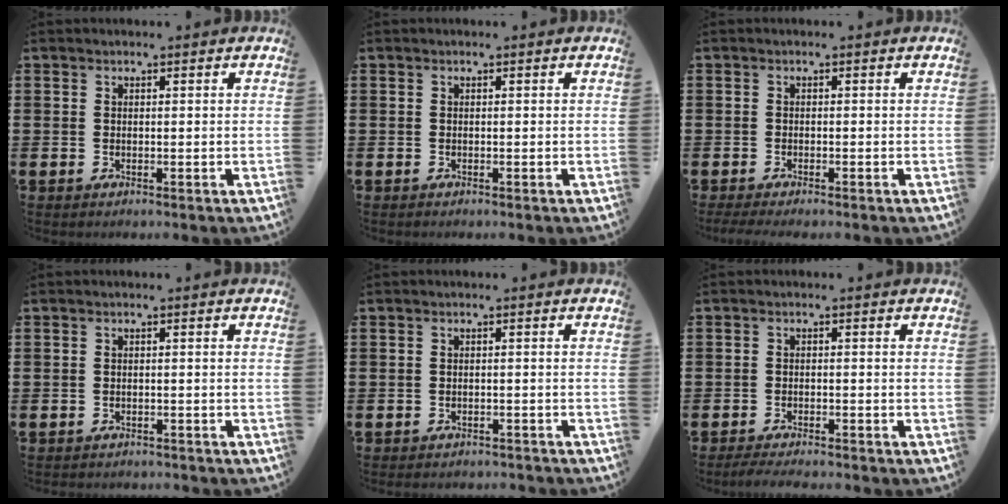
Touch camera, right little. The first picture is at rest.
{"total": 0.0}
{"total": 0.8, "force": [-0.6, 0.0, 0.5], "torque": [-0.009, -0.002, -0.013]}
{"total": 0.9, "force": [-0.9, 0.0, -0.1], "torque": [-0.002, 0.001, -0.019]}
{"total": 1.1, "force": [-1.1, 0.0, -0.1], "torque": [-0.002, 0.001, -0.023]}
{"total": 1.7, "force": [-1.6, 0.0, 0.5], "torque": [-0.009, 0.004, -0.032]}